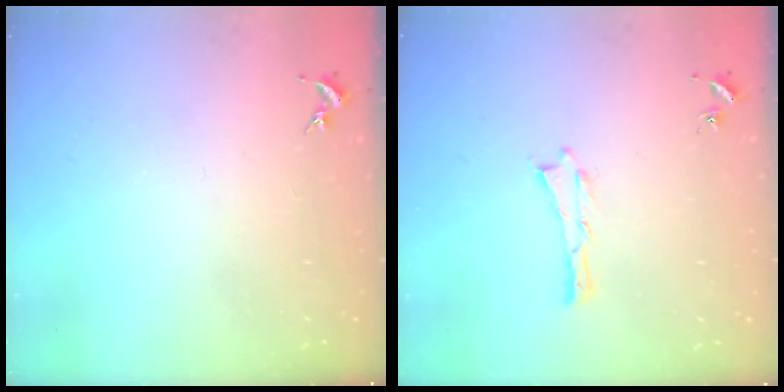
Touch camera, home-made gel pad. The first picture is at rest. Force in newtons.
{"total": 0.0}